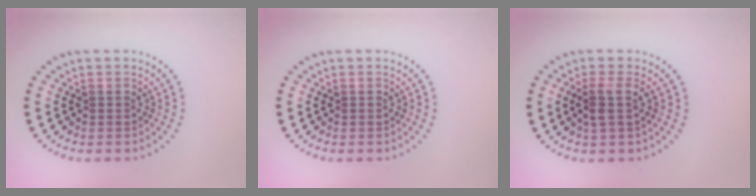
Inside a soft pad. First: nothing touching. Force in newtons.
{"total": 0.0}
{"total": 2.0, "press": 1.6, "slide": 1.1}